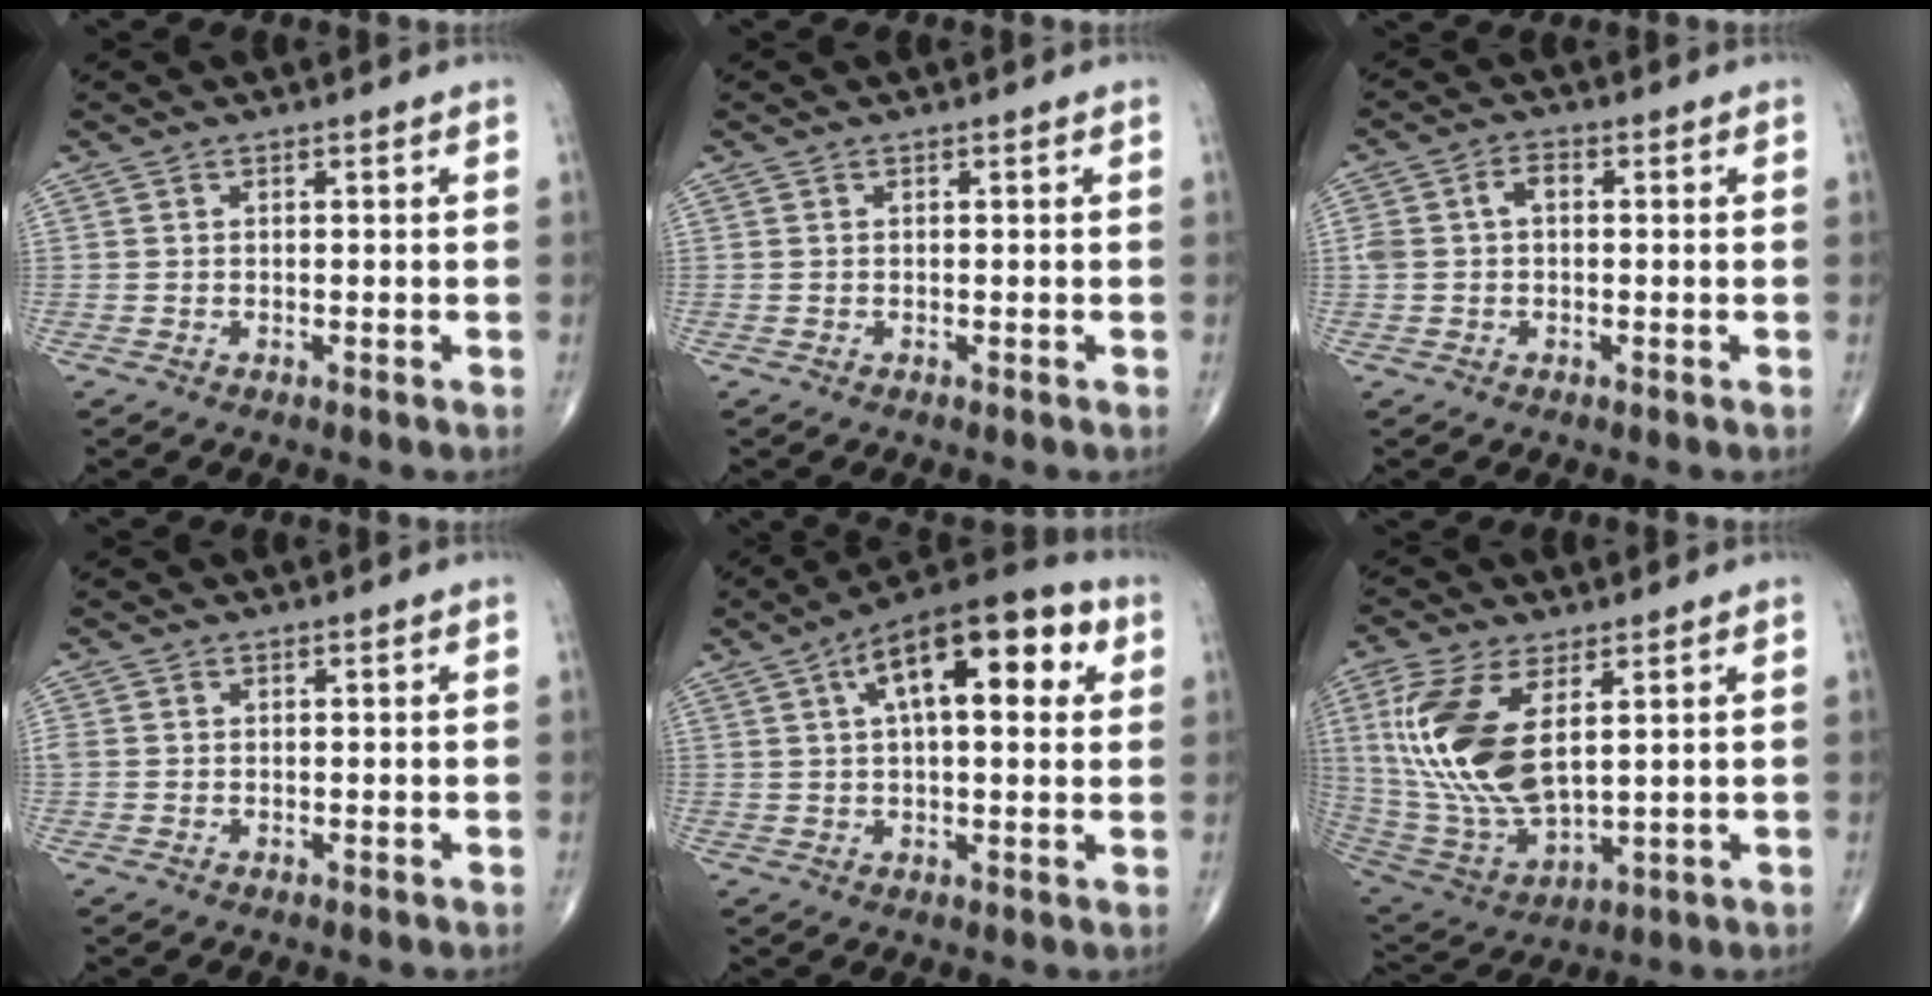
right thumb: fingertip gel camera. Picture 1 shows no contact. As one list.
[{"total": 0.0}, {"total": 3.9, "force": [0.3, 2.5, 3.0], "torque": [-0.067, 0.019, 0.003]}, {"total": 1.2, "force": [0.1, 1.0, 0.6], "torque": [-0.019, 0.008, 0.005]}, {"total": 17.7, "force": [5.9, 7.4, 15.0], "torque": [-0.207, 0.021, 0.080]}, {"total": 18.3, "force": [4.5, 8.8, 15.4], "torque": [-0.329, -0.024, 0.098]}]